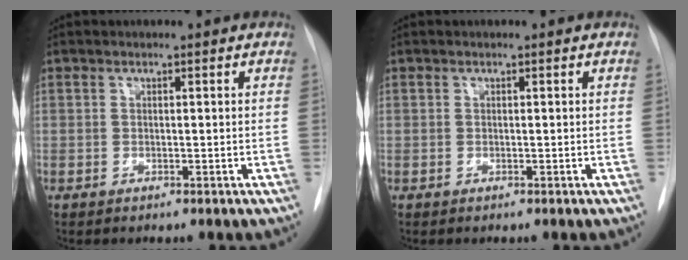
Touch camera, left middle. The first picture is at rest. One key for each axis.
{"total": 0.0}